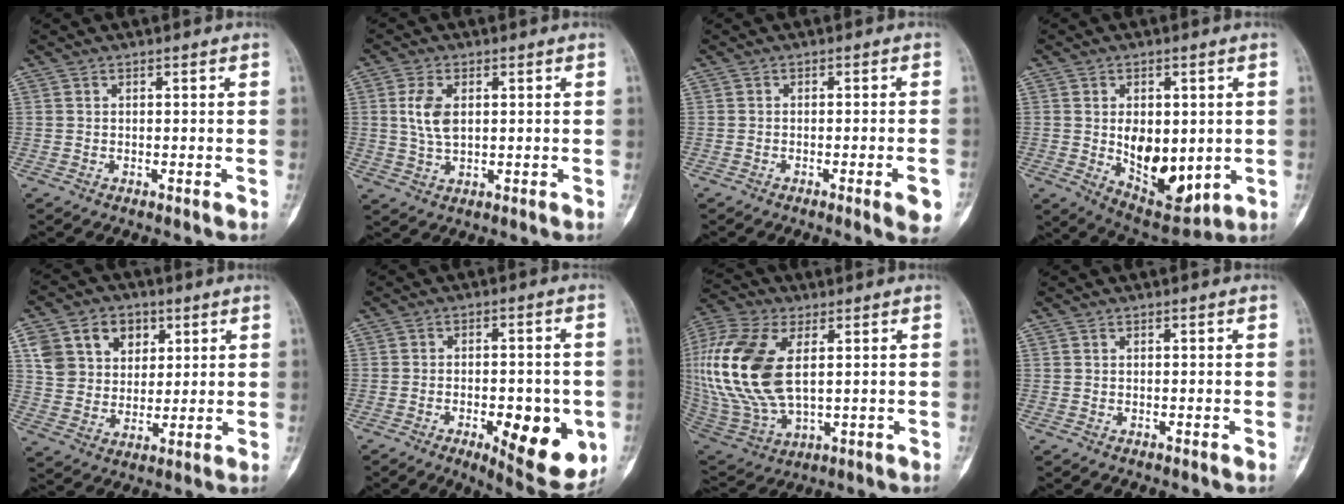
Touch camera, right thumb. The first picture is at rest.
{"total": 6.0, "force": [1.3, 3.3, 4.8], "torque": [-0.095, -0.003, 0.025]}
{"total": 4.7, "force": [-1.9, 0.4, 4.3], "torque": [-0.053, 0.002, -0.026]}
{"total": 13.3, "force": [-0.5, 7.7, 10.9], "torque": [-0.128, -0.020, 0.018]}
{"total": 13.0, "force": [5.4, 10.0, 6.3], "torque": [-0.070, -0.008, 0.102]}
{"total": 14.1, "force": [-4.3, 5.6, 12.2], "torque": [-0.139, 0.001, -0.046]}
{"total": 23.1, "force": [4.1, 12.5, 19.0], "torque": [-0.427, -0.017, 0.080]}
{"total": 0.0}